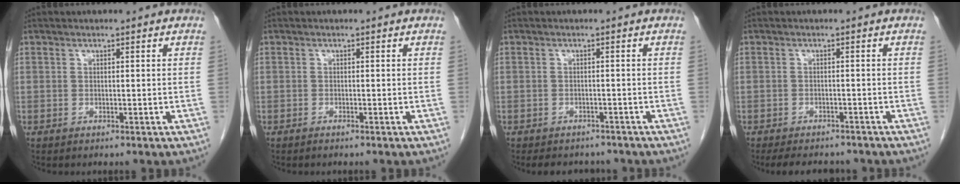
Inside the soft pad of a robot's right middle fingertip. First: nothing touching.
{"total": 0.6, "force": [-0.5, -0.1, 0.3], "torque": [-0.009, 0.000, -0.009]}
{"total": 6.0, "force": [-5.3, 2.4, 1.4], "torque": [-0.018, 0.000, -0.064]}
{"total": 7.8, "force": [-6.9, 2.5, 2.7], "torque": [-0.039, -0.006, -0.090]}